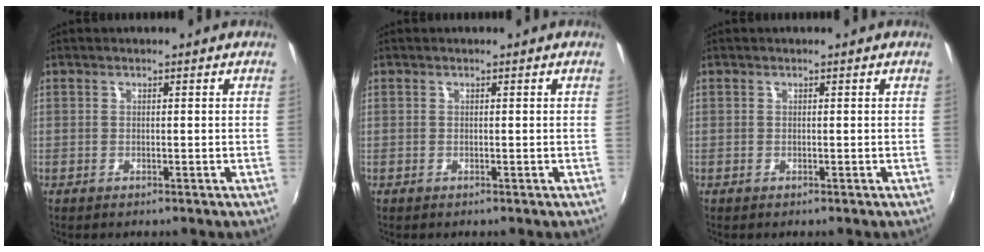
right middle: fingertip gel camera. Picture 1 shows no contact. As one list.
[{"total": 0.0}, {"total": 0.0}]